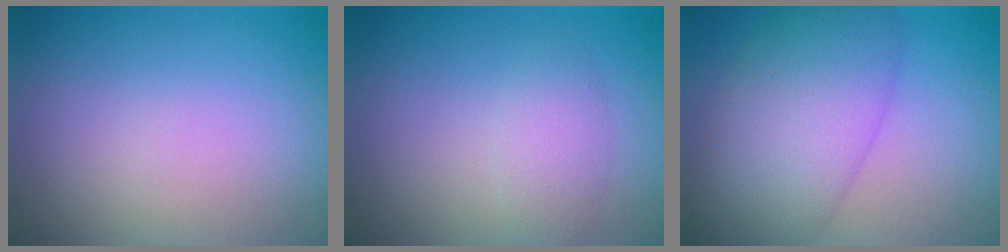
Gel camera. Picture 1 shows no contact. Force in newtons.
{"total": 2.1, "press": 2.1, "slide": 0.1}
{"total": 8.9, "press": 8.9, "slide": 0.3}